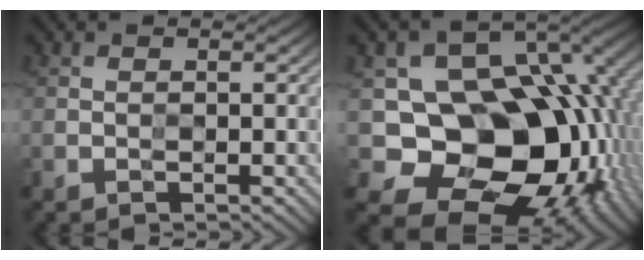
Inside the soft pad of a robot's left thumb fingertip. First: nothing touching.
{"total": 17.4, "force": [-2.0, 13.7, 10.5], "torque": [-0.158, -0.049, -0.017]}